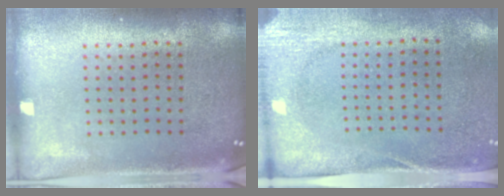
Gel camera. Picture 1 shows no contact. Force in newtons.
{"total": 2.7, "press": 2.1, "slide": 1.7}